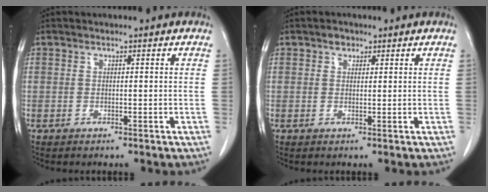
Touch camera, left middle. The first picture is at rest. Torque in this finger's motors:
{"motor_torque": [0.23, -0.17, -0.04, 0.01]}